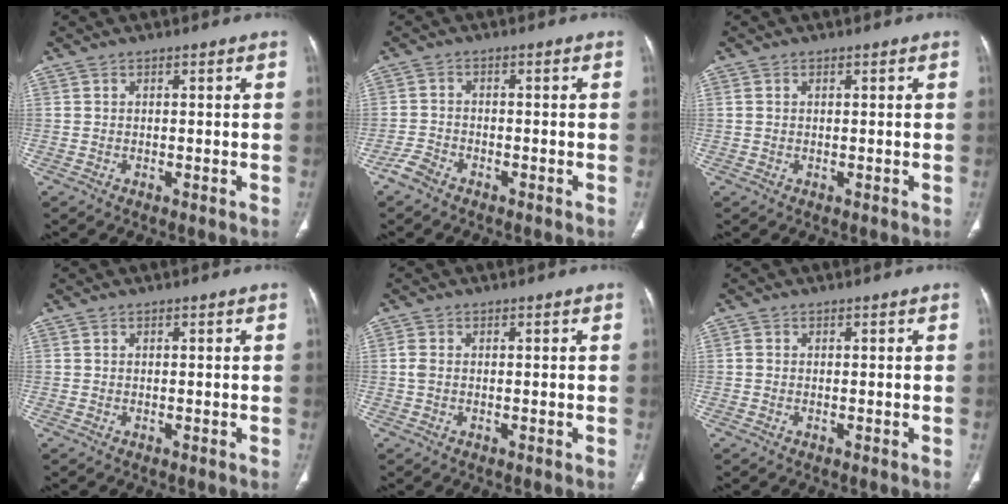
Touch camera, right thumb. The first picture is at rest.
{"total": 2.8, "force": [-2.3, 1.2, 1.1], "torque": [-0.026, 0.009, -0.047]}
{"total": 0.8, "force": [0.2, 0.7, 0.5], "torque": [-0.013, 0.004, 0.006]}
{"total": 0.0}
{"total": 1.4, "force": [-0.1, 1.0, 1.1], "torque": [-0.032, -0.001, -0.005]}
{"total": 0.7, "force": [-0.1, 0.6, 0.4], "torque": [-0.008, 0.000, -0.004]}